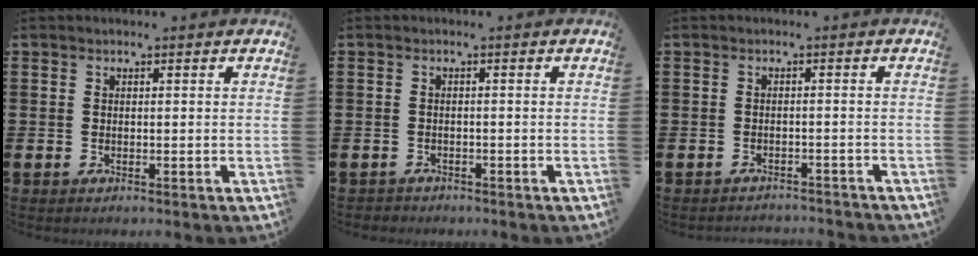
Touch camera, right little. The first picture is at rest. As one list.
[{"total": 0.7, "force": [-0.7, 0.3, -0.1], "torque": [0.000, 0.002, -0.015]}, {"total": 1.3, "force": [-1.3, 0.0, -0.1], "torque": [-0.002, 0.003, -0.028]}]